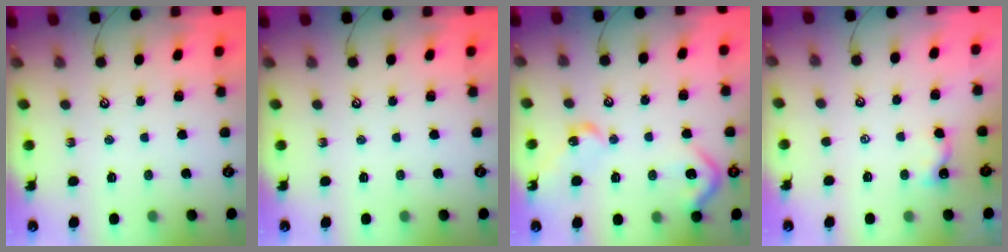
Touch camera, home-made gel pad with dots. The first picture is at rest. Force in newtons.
{"total": 0.0}
{"total": 9.8, "press": 9.7, "slide": 1.0}
{"total": 1.3, "press": 1.3, "slide": 0.3}